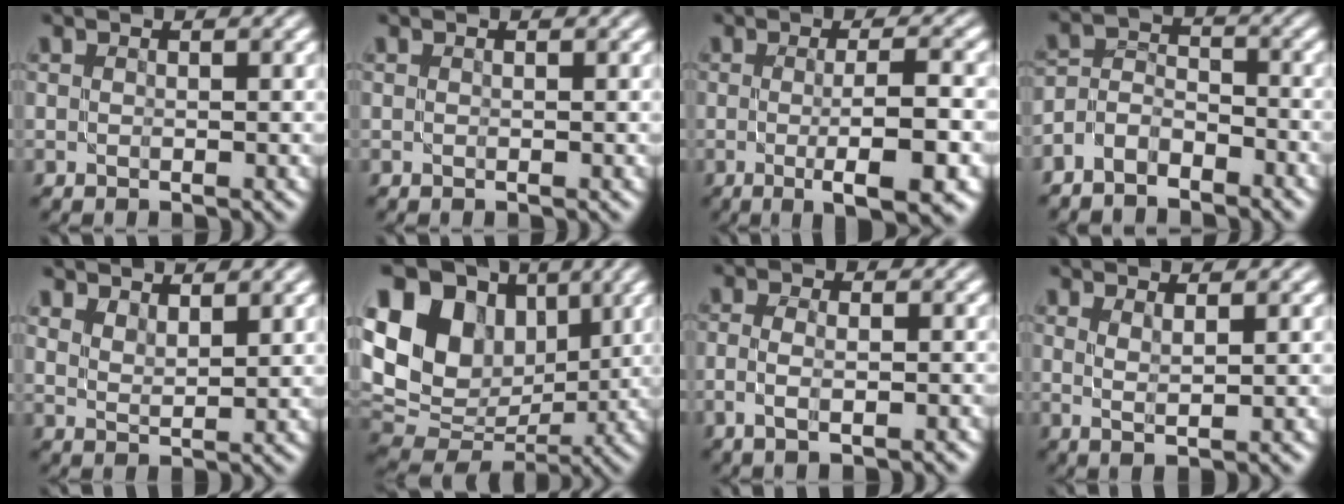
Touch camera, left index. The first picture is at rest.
{"total": 0.0}
{"total": 6.9, "force": [-1.4, 1.4, 6.6], "torque": [-0.089, -0.006, -0.018]}
{"total": 3.9, "force": [-3.3, 1.8, 1.3], "torque": [-0.019, 0.004, -0.070]}
{"total": 2.8, "force": [2.6, 0.6, 0.7], "torque": [-0.018, 0.002, 0.050]}
{"total": 15.8, "force": [4.1, 12.1, 9.3], "torque": [-0.187, 0.024, 0.079]}
{"total": 3.2, "force": [-0.9, 1.4, 2.7], "torque": [-0.035, 0.001, -0.013]}
{"total": 1.7, "force": [0.9, 0.3, 1.5], "torque": [-0.021, -0.003, 0.012]}